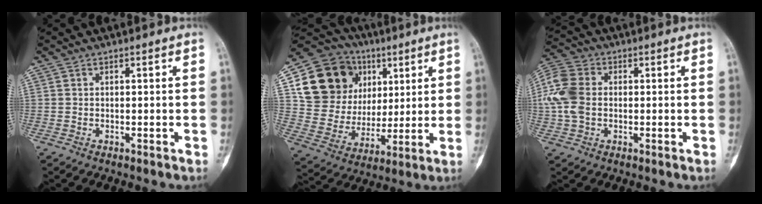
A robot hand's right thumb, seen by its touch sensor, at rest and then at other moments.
{"total": 21.1, "force": [7.5, 17.1, 9.9], "torque": [-0.142, 0.014, 0.150]}
{"total": 10.2, "force": [0.3, 7.4, 7.0], "torque": [-0.160, 0.020, 0.000]}